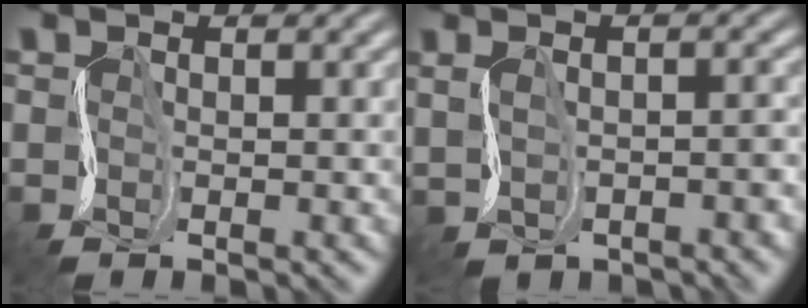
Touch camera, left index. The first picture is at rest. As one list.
[{"total": 1.3, "force": [-1.2, 0.1, 0.5], "torque": [-0.007, -0.010, -0.005]}]